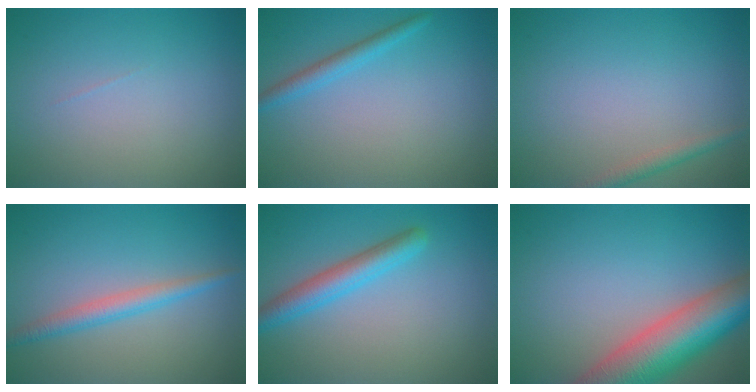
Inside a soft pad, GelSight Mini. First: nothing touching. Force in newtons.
{"total": 1.8, "press": 1.8, "slide": 0.1}
{"total": 1.4, "press": 1.4, "slide": 0.0}
{"total": 2.5, "press": 2.5, "slide": 0.1}
{"total": 3.4, "press": 3.4, "slide": 0.1}
{"total": 10.1, "press": 10.1, "slide": 0.7}